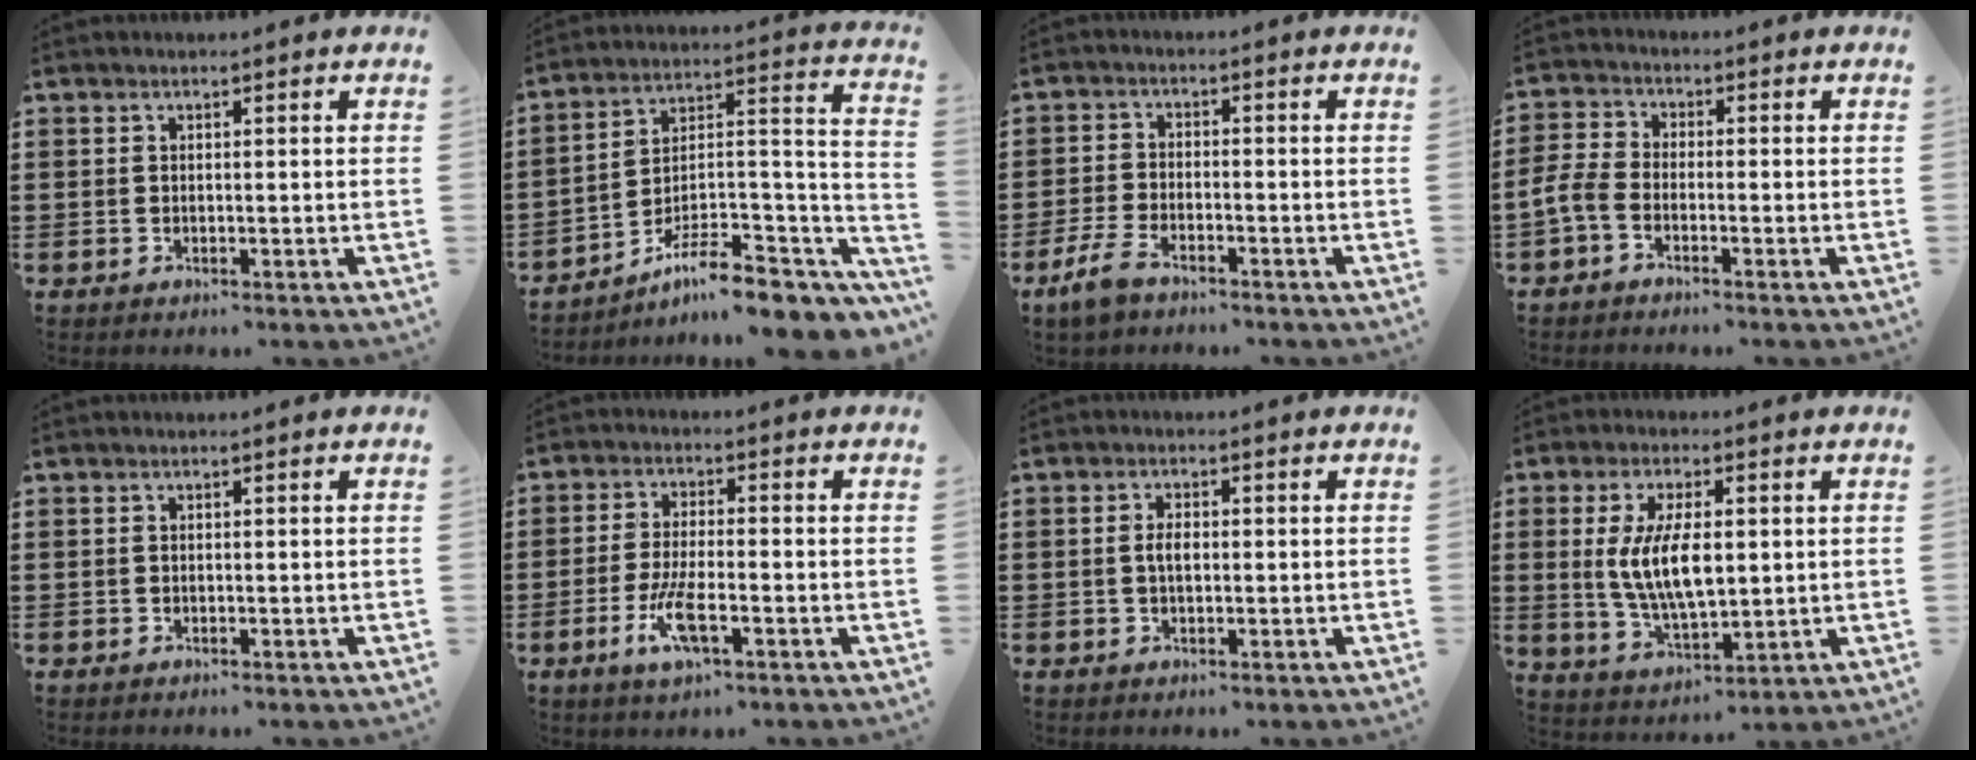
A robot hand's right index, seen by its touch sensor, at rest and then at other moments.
{"total": 9.7, "force": [-7.3, 2.8, 5.7], "torque": [-0.090, 0.010, -0.137]}
{"total": 3.9, "force": [-2.8, 1.4, 2.3], "torque": [-0.059, 0.003, -0.058]}
{"total": 3.4, "force": [-2.4, 1.3, 2.1], "torque": [-0.064, -0.003, -0.054]}
{"total": 0.0}
{"total": 6.3, "force": [-2.7, 1.4, 5.6], "torque": [-0.125, -0.015, -0.051]}
{"total": 2.3, "force": [0.0, 1.0, 2.0], "torque": [-0.040, 0.004, -0.002]}
{"total": 9.1, "force": [0.9, 3.9, 8.2], "torque": [-0.177, 0.001, 0.012]}